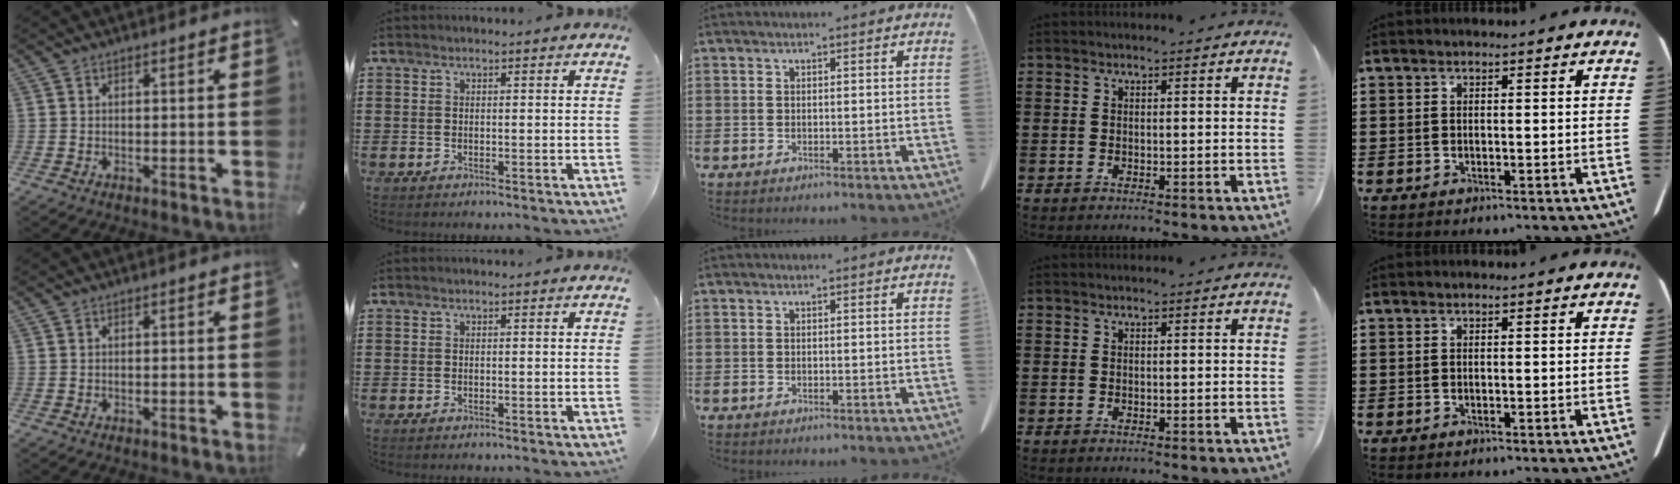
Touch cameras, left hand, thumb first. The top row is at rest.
{}